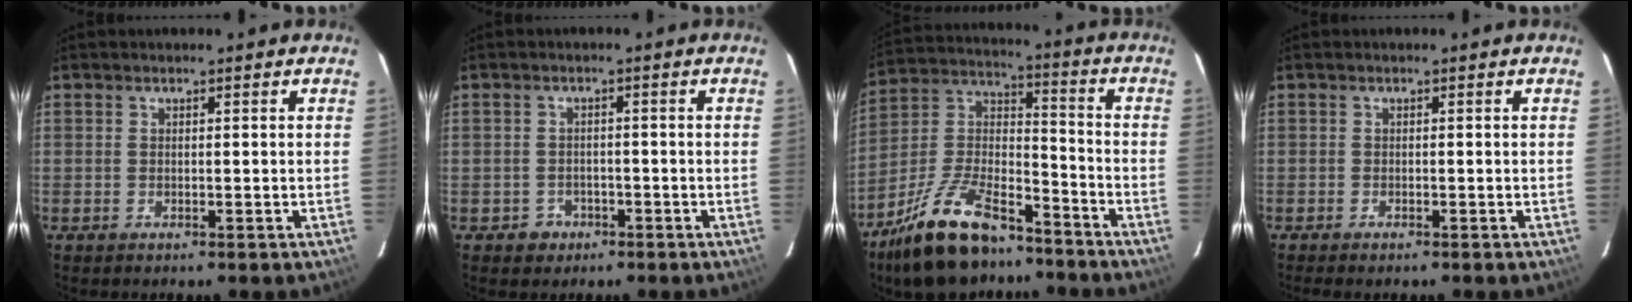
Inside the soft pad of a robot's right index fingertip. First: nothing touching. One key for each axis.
{"total": 3.4, "fx": -1.6, "fy": 3.0, "fz": 0.2, "tx": -0.014, "ty": 0.011, "tz": -0.019}
{"total": 19.4, "fx": -13.8, "fy": 7.9, "fz": 11.2, "tx": -0.227, "ty": 0.011, "tz": -0.240}
{"total": 1.5, "fx": -1.3, "fy": 0.4, "fz": 0.7, "tx": -0.015, "ty": -0.006, "tz": -0.022}